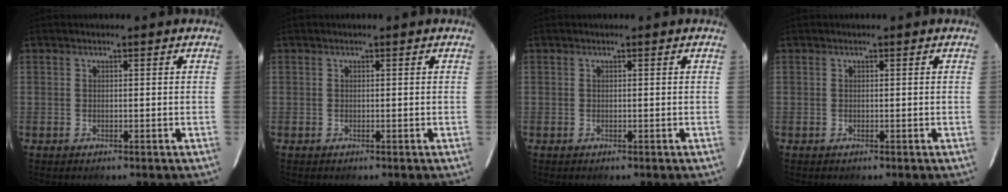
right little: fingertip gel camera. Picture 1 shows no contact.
{"total": 0.0}
{"total": 0.0}
{"total": 0.0}